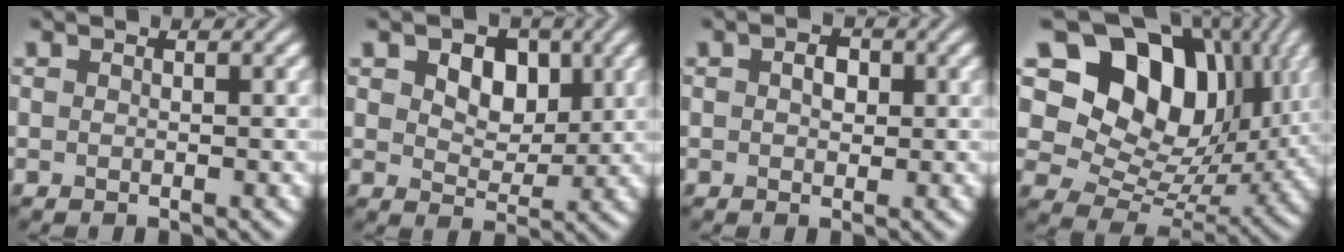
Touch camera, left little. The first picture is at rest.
{"total": 4.8, "force": [1.6, 3.3, 3.2], "torque": [-0.052, -0.003, 0.011]}
{"total": 1.8, "force": [0.3, 1.3, 1.3], "torque": [-0.023, 0.003, 0.001]}
{"total": 14.7, "force": [6.4, 9.9, 8.8], "torque": [-0.148, 0.025, 0.110]}